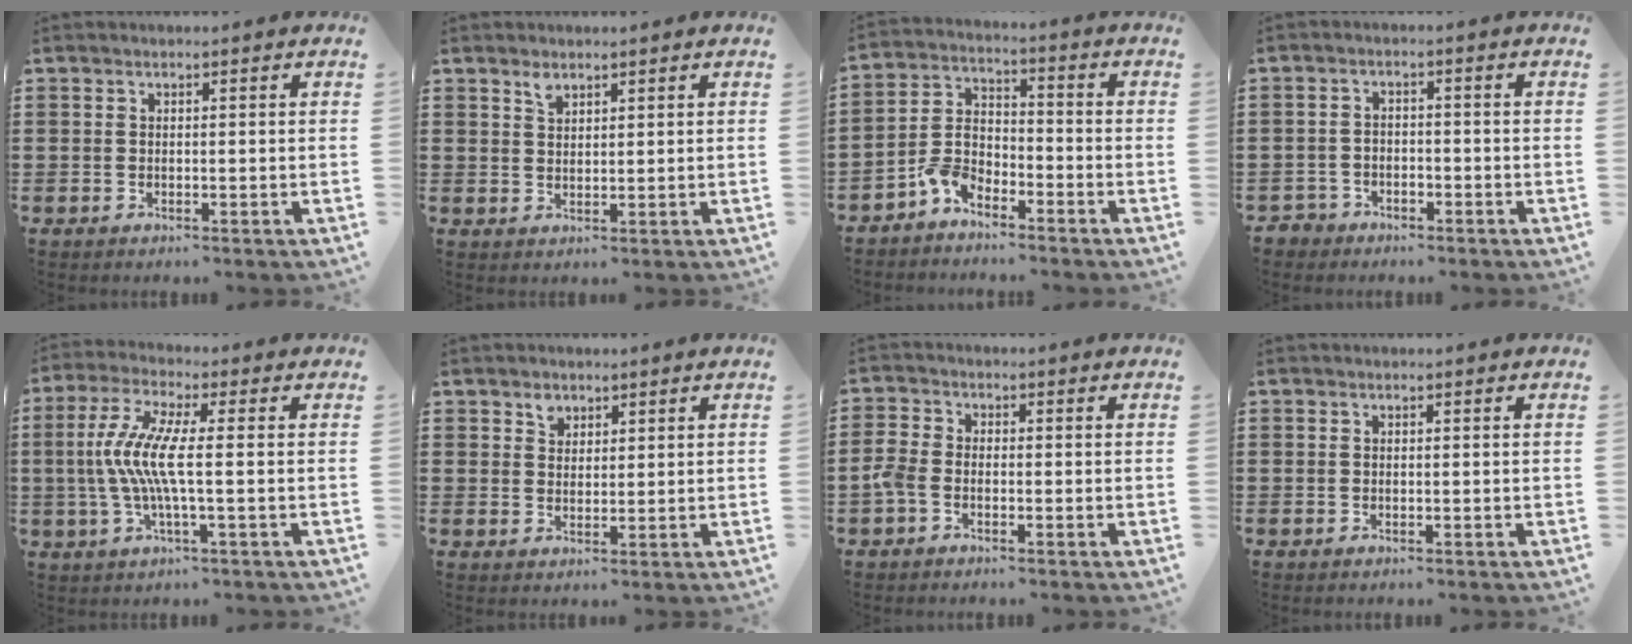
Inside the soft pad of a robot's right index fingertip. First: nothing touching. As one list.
[{"total": 1.9, "force": [1.5, 0.8, 0.7], "torque": [-0.018, 0.001, 0.029]}, {"total": 5.6, "force": [-4.2, 2.8, 2.4], "torque": [-0.064, 0.012, -0.084]}, {"total": 2.4, "force": [-2.1, 1.3, 0.0], "torque": [-0.007, 0.005, -0.046]}, {"total": 8.3, "force": [-0.7, 1.1, 8.2], "torque": [-0.189, -0.020, -0.025]}, {"total": 2.2, "force": [1.6, 1.5, 0.4], "torque": [-0.004, 0.001, 0.029]}, {"total": 2.7, "force": [-1.6, 1.4, 1.6], "torque": [-0.052, -0.004, -0.035]}, {"total": 0.0}]